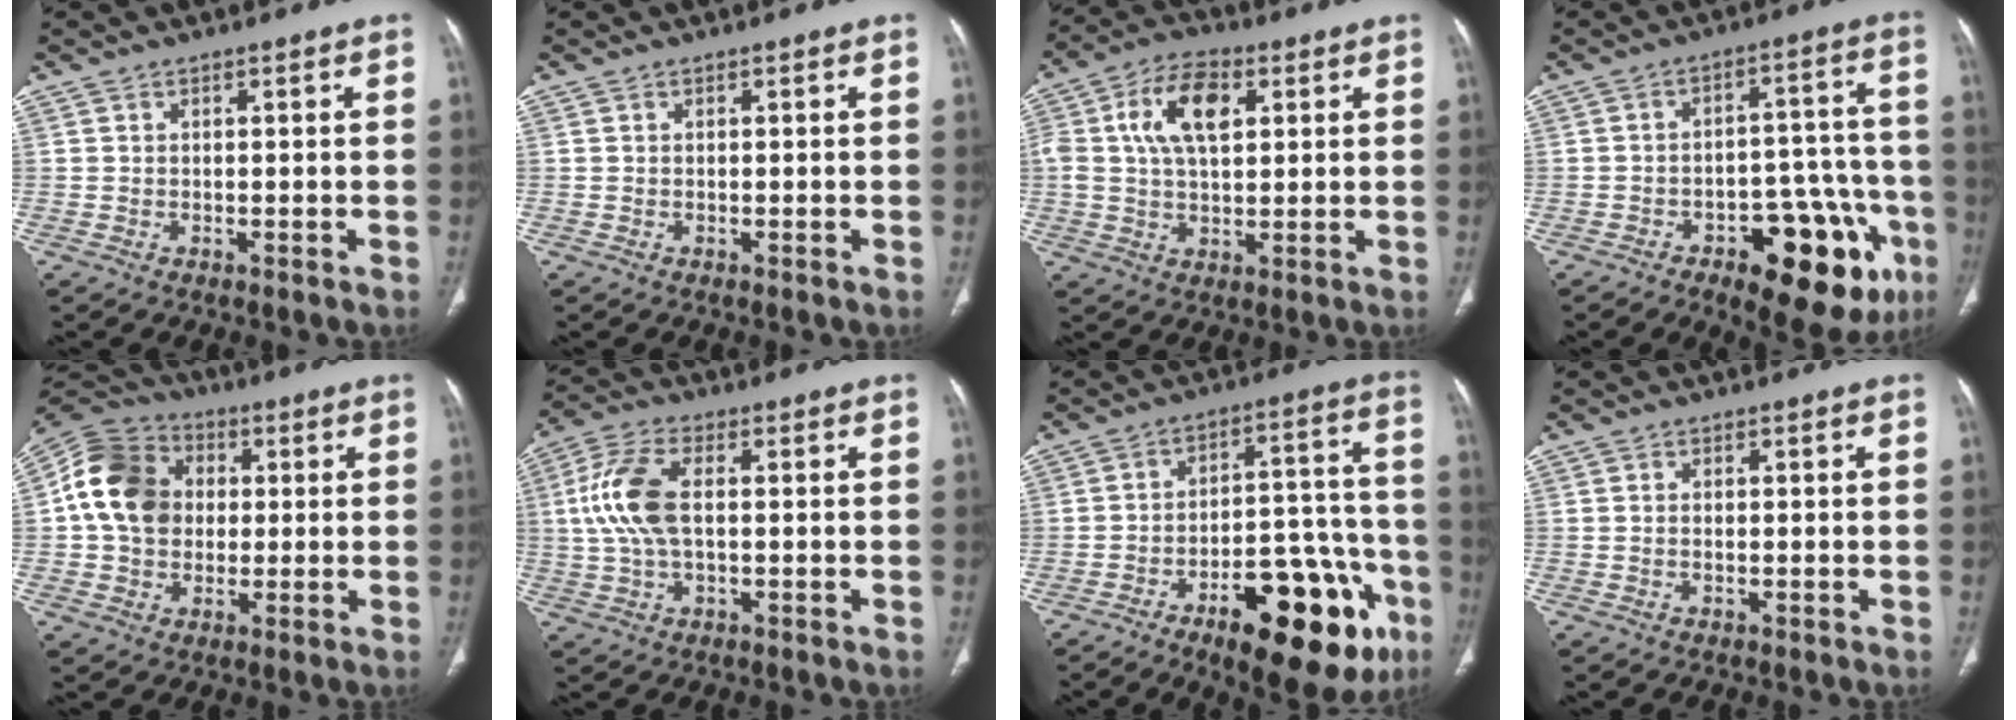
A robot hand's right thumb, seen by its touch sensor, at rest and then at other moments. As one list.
[{"total": 0.0}, {"total": 11.3, "force": [3.0, 6.4, 8.8], "torque": [-0.155, 0.011, 0.050]}, {"total": 20.3, "force": [-9.3, 9.2, 15.5], "torque": [-0.140, 0.054, -0.113]}, {"total": 14.4, "force": [1.2, 11.8, 8.2], "torque": [-0.136, 0.022, 0.014]}, {"total": 10.3, "force": [0.8, 5.1, 8.9], "torque": [-0.200, 0.016, 0.016]}, {"total": 24.1, "force": [-11.7, 9.8, 18.6], "torque": [-0.194, 0.071, -0.156]}, {"total": 0.7, "force": [-0.1, 0.4, 0.6], "torque": [-0.020, 0.004, -0.003]}]